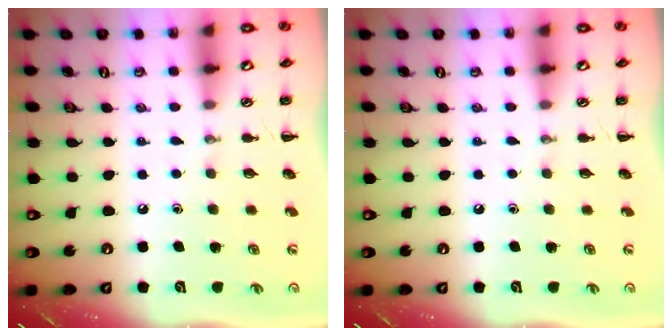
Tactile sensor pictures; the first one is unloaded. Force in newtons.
{"total": 0.0}